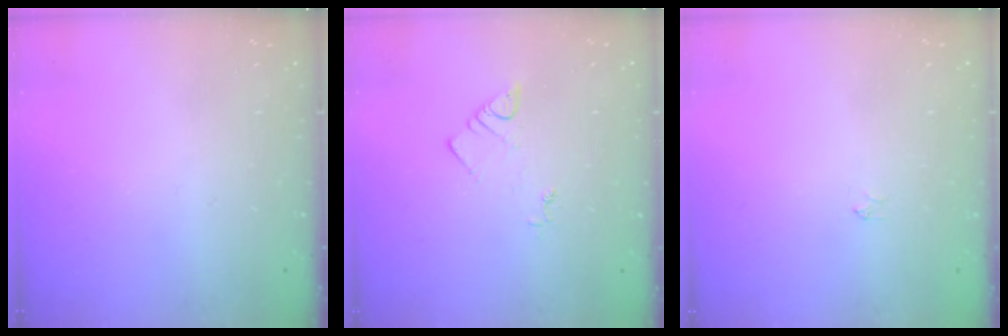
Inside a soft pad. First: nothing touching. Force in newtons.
{"total": 3.1, "press": 3.0, "slide": 0.4}
{"total": 2.2, "press": 2.2, "slide": 0.3}